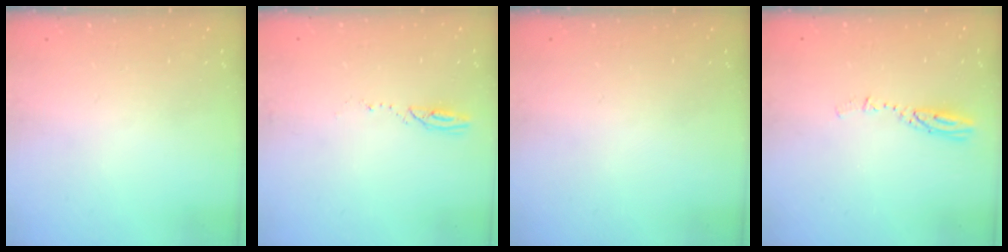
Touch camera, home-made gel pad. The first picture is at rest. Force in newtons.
{"total": 2.6, "press": 2.6, "slide": 0.3}
{"total": 0.0}
{"total": 3.4, "press": 3.4, "slide": 0.2}